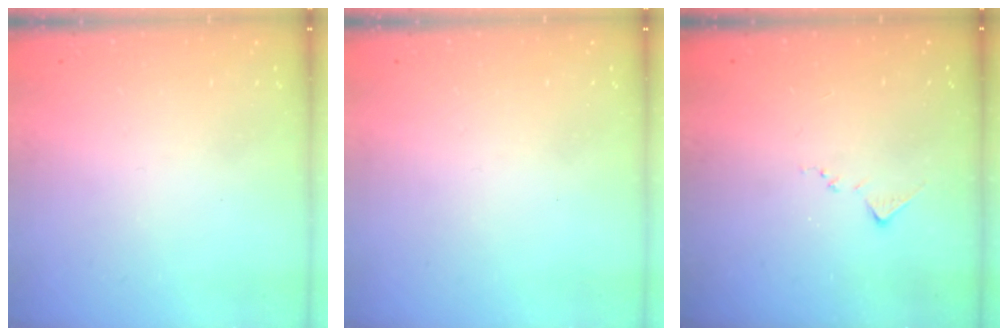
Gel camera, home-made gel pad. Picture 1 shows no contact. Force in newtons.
{"total": 0.0}
{"total": 7.0, "press": 7.0, "slide": 0.2}